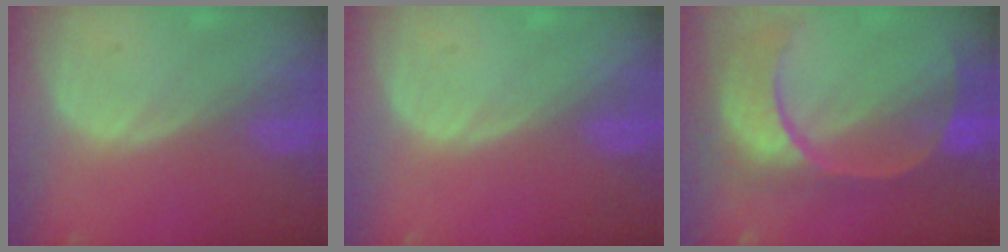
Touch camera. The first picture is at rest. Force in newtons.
{"total": 0.0}
{"total": 12.0, "press": 9.7, "slide": 7.0}